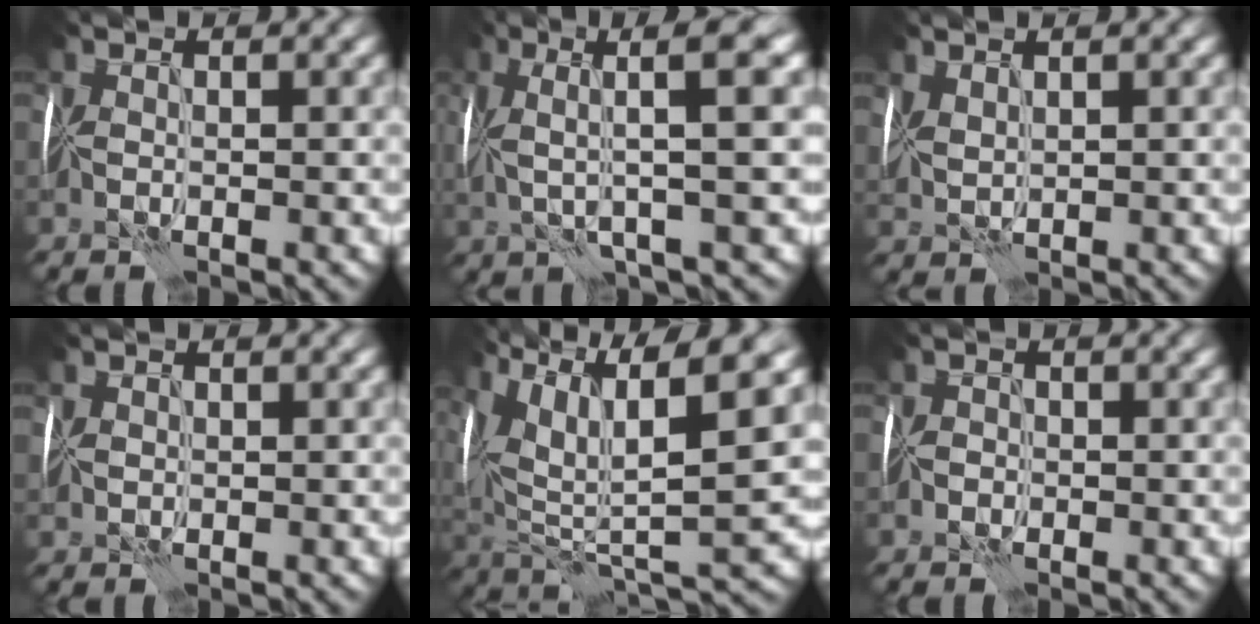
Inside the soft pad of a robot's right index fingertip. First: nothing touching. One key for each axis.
{"total": 6.4, "fx": 2.0, "fy": 0.8, "fz": 6.1, "tx": -0.108, "ty": 0.017, "tz": 0.031}
{"total": 1.8, "fx": 1.3, "fy": 0.7, "fz": 1.0, "tx": -0.028, "ty": 0.007, "tz": 0.030}
{"total": 1.0, "fx": 0.5, "fy": 0.9, "fz": 0.1, "tx": -0.003, "ty": 0.004, "tz": 0.009}
{"total": 13.9, "fx": 6.7, "fy": 4.2, "fz": 11.5, "tx": -0.229, "ty": 0.022, "tz": 0.130}
{"total": 0.8, "fx": -0.3, "fy": 0.8, "fz": 0.1, "tx": 0.008, "ty": 0.007, "tz": -0.008}